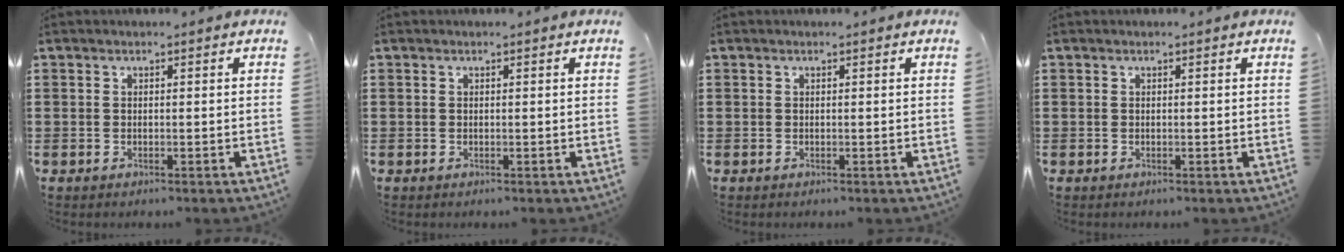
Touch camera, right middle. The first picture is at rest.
{"total": 0.0}
{"total": 0.0}
{"total": 0.0}